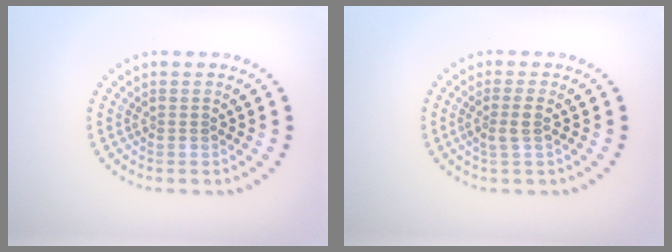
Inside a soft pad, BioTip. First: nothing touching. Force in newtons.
{"total": 1.6, "press": 1.4, "slide": 0.8}